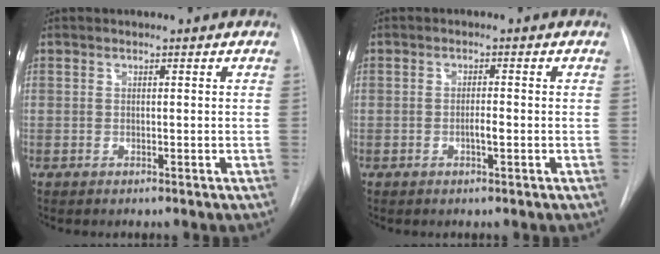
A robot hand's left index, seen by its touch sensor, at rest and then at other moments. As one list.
[{"total": 1.6, "force": [-0.5, 0.2, 1.5], "torque": [-0.027, 0.001, -0.009]}]